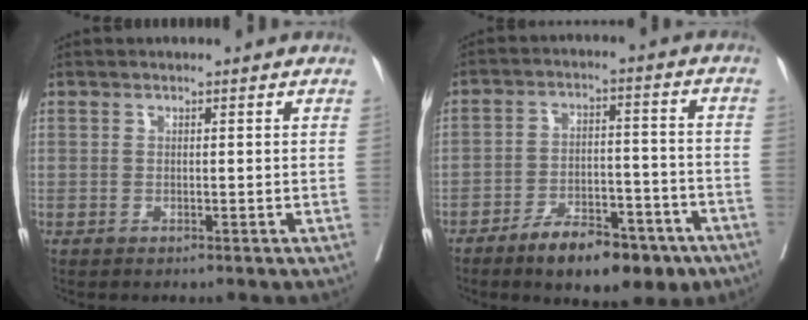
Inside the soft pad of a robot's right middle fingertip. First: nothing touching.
{"total": 13.4, "force": [-9.0, 5.3, 8.3], "torque": [-0.113, 0.015, -0.134]}